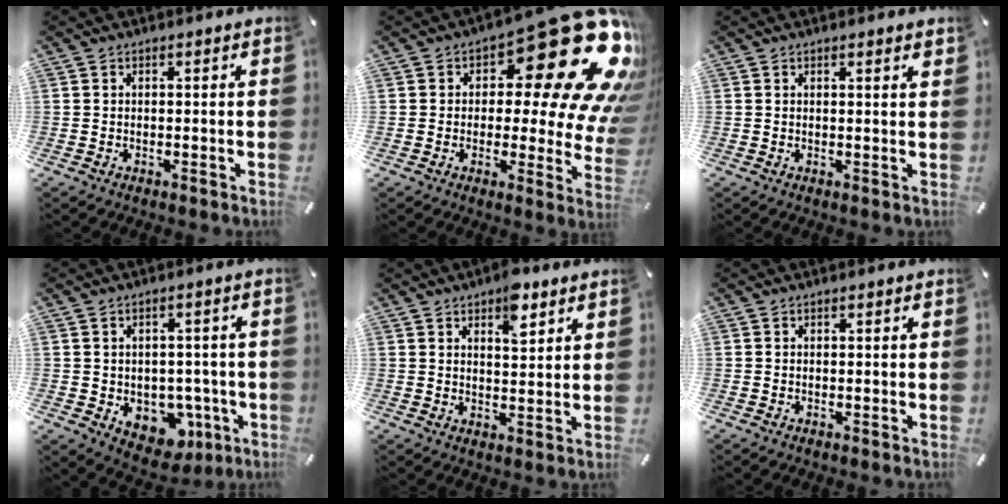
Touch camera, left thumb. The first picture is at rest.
{"total": 27.7, "force": [12.1, 11.0, 22.4], "torque": [-0.283, -0.092, 0.203]}
{"total": 1.0, "force": [0.8, 0.0, 0.6], "torque": [-0.013, -0.002, 0.014]}
{"total": 8.4, "force": [-1.9, 7.2, 4.0], "torque": [-0.035, 0.006, -0.022]}
{"total": 6.9, "force": [4.5, 3.2, 4.2], "torque": [-0.045, -0.022, 0.072]}
{"total": 0.0}